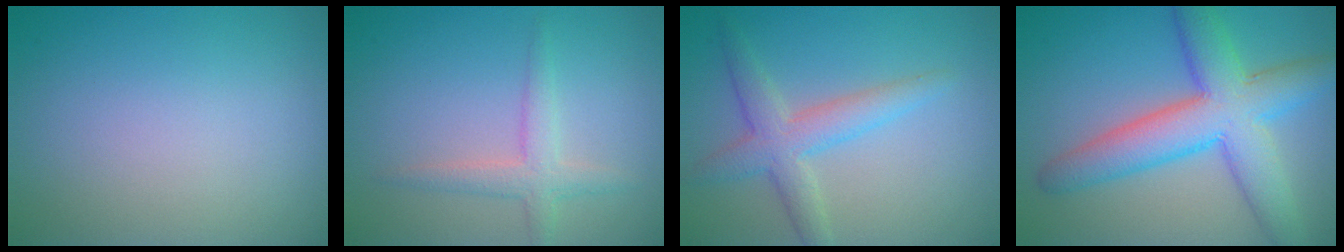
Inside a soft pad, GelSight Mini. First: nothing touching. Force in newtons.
{"total": 2.4, "press": 2.4, "slide": 0.1}
{"total": 3.7, "press": 3.7, "slide": 0.0}
{"total": 8.4, "press": 8.4, "slide": 0.2}